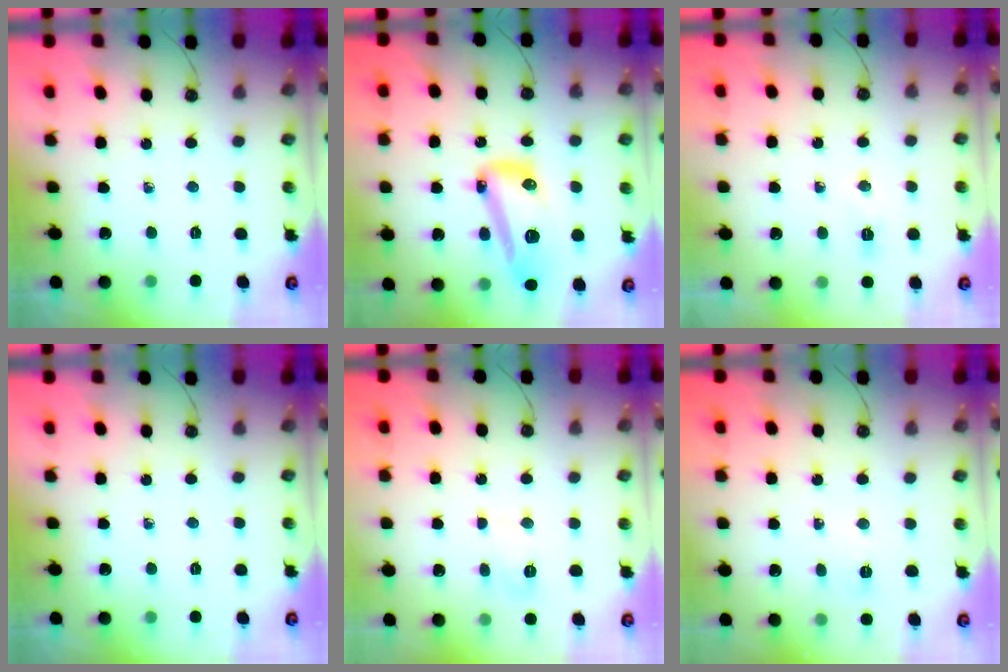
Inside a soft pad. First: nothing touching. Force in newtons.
{"total": 19.4, "press": 17.5, "slide": 8.4}
{"total": 10.7, "press": 5.4, "slide": 9.2}
{"total": 0.0}
{"total": 4.8, "press": 4.8, "slide": 0.4}
{"total": 2.8, "press": 2.7, "slide": 0.8}